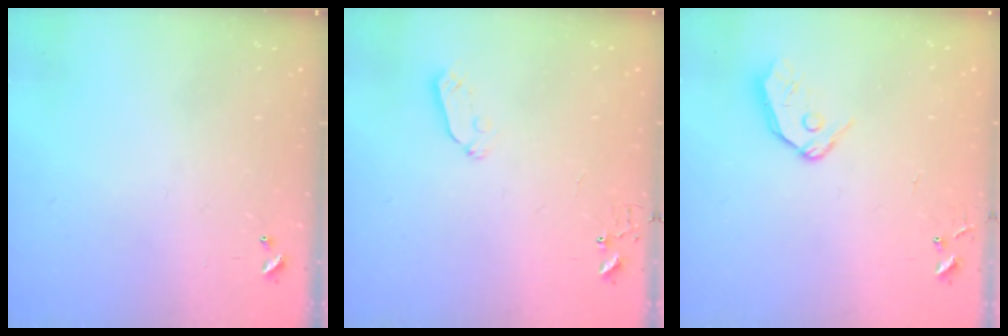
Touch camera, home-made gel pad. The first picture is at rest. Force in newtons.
{"total": 3.9, "press": 3.8, "slide": 0.6}
{"total": 8.7, "press": 8.7, "slide": 1.0}